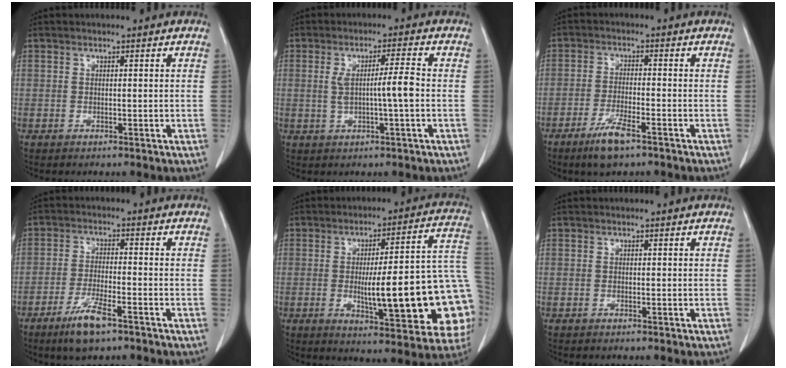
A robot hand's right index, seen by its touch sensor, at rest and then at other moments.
{"total": 5.2, "force": [-0.1, -0.1, 5.2], "torque": [-0.089, 0.007, 0.004]}
{"total": 5.7, "force": [-3.8, 0.8, 4.2], "torque": [-0.087, -0.010, -0.068]}
{"total": 6.7, "force": [-4.4, 0.9, 5.0], "torque": [-0.102, -0.011, -0.078]}
{"total": 22.3, "force": [-3.6, 3.8, 21.7], "torque": [-0.202, 0.026, -0.033]}
{"total": 0.0}